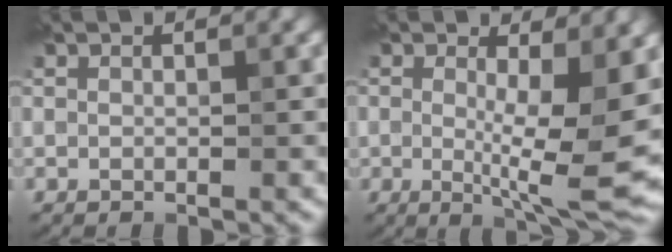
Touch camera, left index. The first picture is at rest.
{"total": 8.2, "force": [-0.1, 2.3, 7.9], "torque": [-0.125, -0.018, 0.002]}